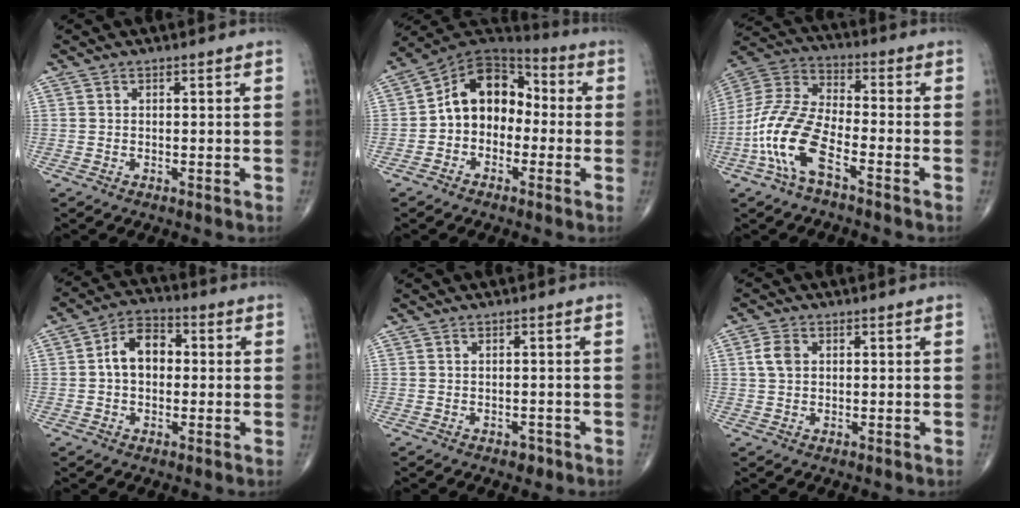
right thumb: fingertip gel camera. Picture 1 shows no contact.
{"total": 12.8, "force": [-1.1, 9.6, 8.4], "torque": [-0.104, 0.048, -0.037]}
{"total": 13.5, "force": [-5.8, 5.4, 11.0], "torque": [-0.244, 0.032, -0.119]}
{"total": 10.7, "force": [0.5, 7.5, 7.6], "torque": [-0.105, 0.030, -0.003]}
{"total": 1.3, "force": [-0.8, 0.9, 0.6], "torque": [-0.004, 0.003, -0.010]}
{"total": 3.6, "force": [0.8, 2.6, 2.4], "torque": [-0.049, 0.003, 0.014]}